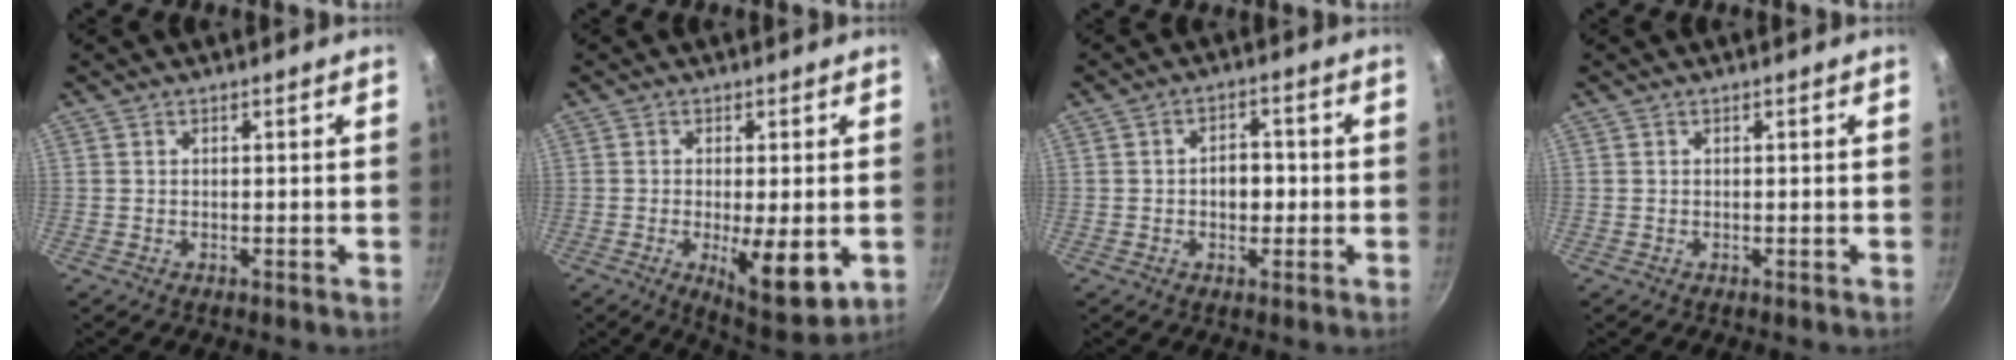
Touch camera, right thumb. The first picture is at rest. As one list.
[{"total": 10.6, "force": [-2.4, 3.5, 9.7], "torque": [-0.142, -0.024, -0.029]}, {"total": 4.8, "force": [-0.6, 3.3, 3.5], "torque": [-0.031, 0.014, -0.014]}, {"total": 0.0}]